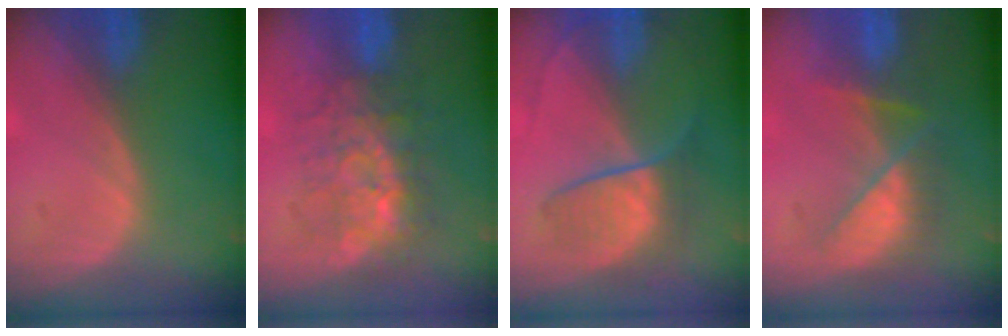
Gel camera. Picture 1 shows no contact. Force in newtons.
{"total": 8.4, "press": 7.6, "slide": 3.5}
{"total": 6.4, "press": 6.4, "slide": 0.6}
{"total": 7.4, "press": 6.8, "slide": 3.0}